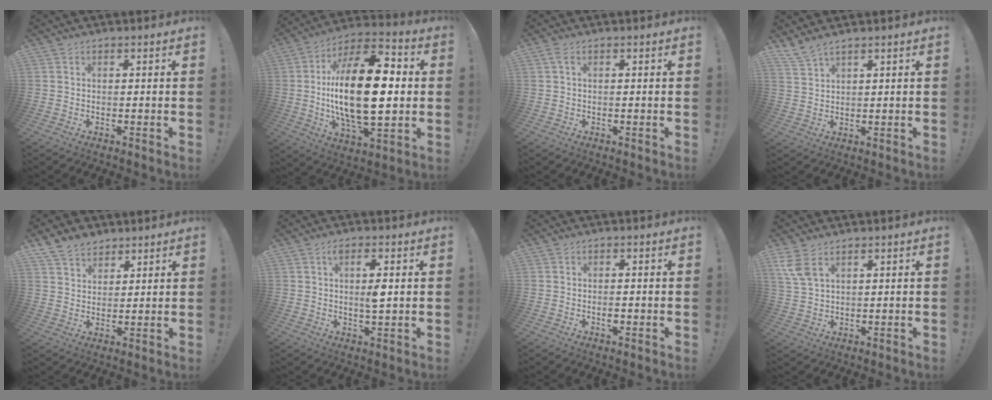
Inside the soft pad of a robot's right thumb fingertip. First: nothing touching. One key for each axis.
{"total": 26.8, "fx": 0.0, "fy": 12.4, "fz": 23.7, "tx": -0.426, "ty": -0.006, "tz": -0.010}
{"total": 1.4, "fx": 0.4, "fy": 0.4, "fz": 1.3, "tx": -0.036, "ty": 0.005, "tz": 0.009}
{"total": 3.9, "fx": 3.4, "fy": 0.4, "fz": 1.9, "tx": -0.051, "ty": -0.017, "tz": 0.065}
{"total": 7.4, "fx": 5.7, "fy": 4.3, "fz": 1.7, "tx": -0.039, "ty": -0.032, "tz": 0.114}
{"total": 5.2, "fx": 1.4, "fy": 1.3, "fz": 4.8, "tx": -0.073, "ty": -0.007, "tz": 0.016}
{"total": 1.3, "fx": -0.7, "fy": 0.8, "fz": 0.8, "tx": -0.011, "ty": 0.001, "tz": -0.011}
{"total": 6.2, "fx": 3.7, "fy": 2.8, "fz": 4.1, "tx": -0.091, "ty": -0.014, "tz": 0.072}